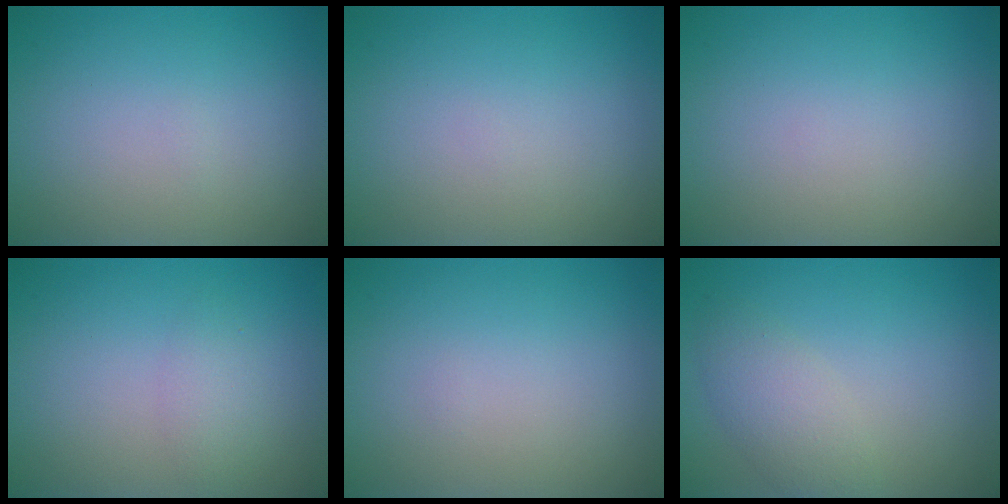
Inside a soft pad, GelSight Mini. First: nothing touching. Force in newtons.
{"total": 0.0}
{"total": 0.0}
{"total": 1.6, "press": 1.6, "slide": 0.0}
{"total": 0.0}
{"total": 2.9, "press": 2.9, "slide": 0.2}